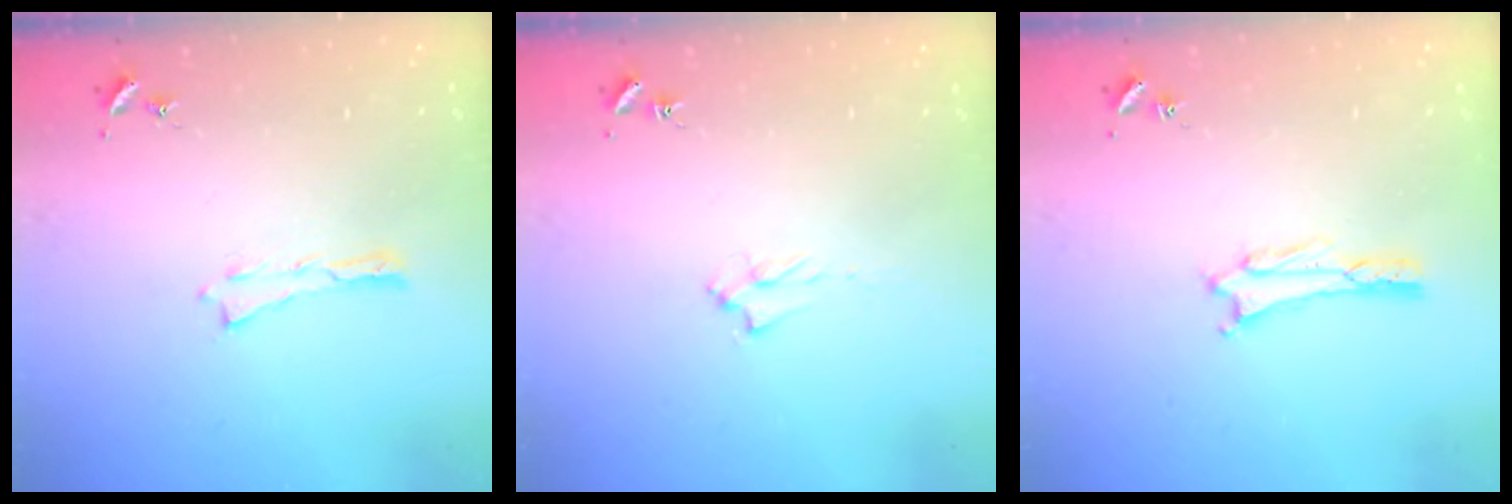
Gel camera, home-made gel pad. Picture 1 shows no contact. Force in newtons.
{"total": 1.7, "press": 1.6, "slide": 0.3}
{"total": 1.6, "press": 1.6, "slide": 0.2}